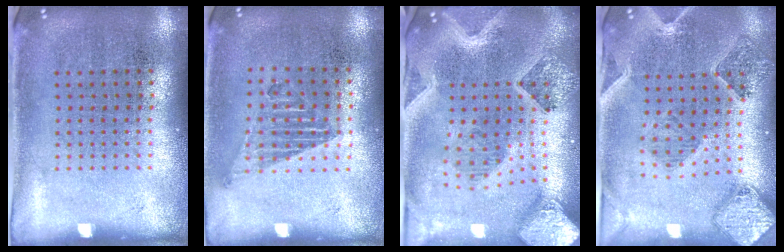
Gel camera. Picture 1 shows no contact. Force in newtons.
{"total": 1.0, "press": 0.9, "slide": 0.4}
{"total": 4.2, "press": 3.3, "slide": 2.7}
{"total": 1.4, "press": 1.4, "slide": 0.4}